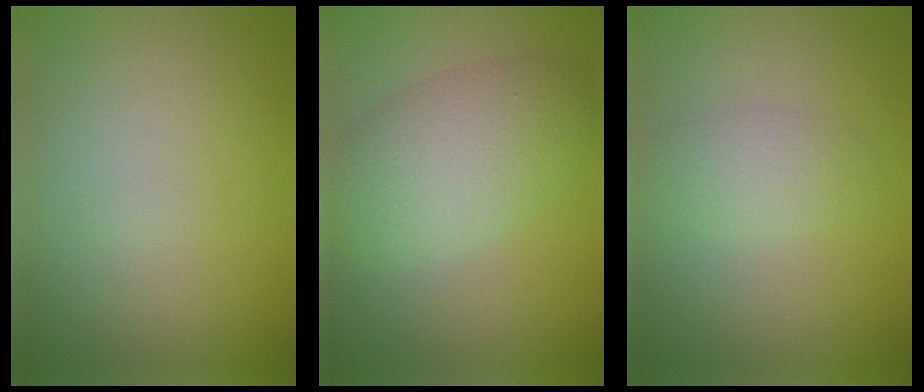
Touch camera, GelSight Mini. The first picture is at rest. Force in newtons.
{"total": 5.5, "press": 5.5, "slide": 0.2}
{"total": 2.0, "press": 2.0, "slide": 0.0}